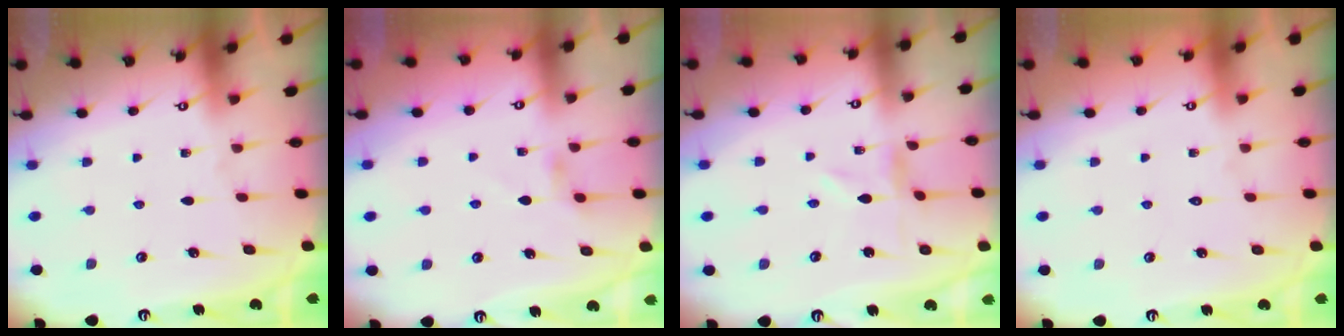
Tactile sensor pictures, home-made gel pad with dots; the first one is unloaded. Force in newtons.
{"total": 2.6, "press": 2.5, "slide": 0.6}
{"total": 0.7, "press": 0.7, "slide": 0.2}
{"total": 1.6, "press": 1.6, "slide": 0.1}